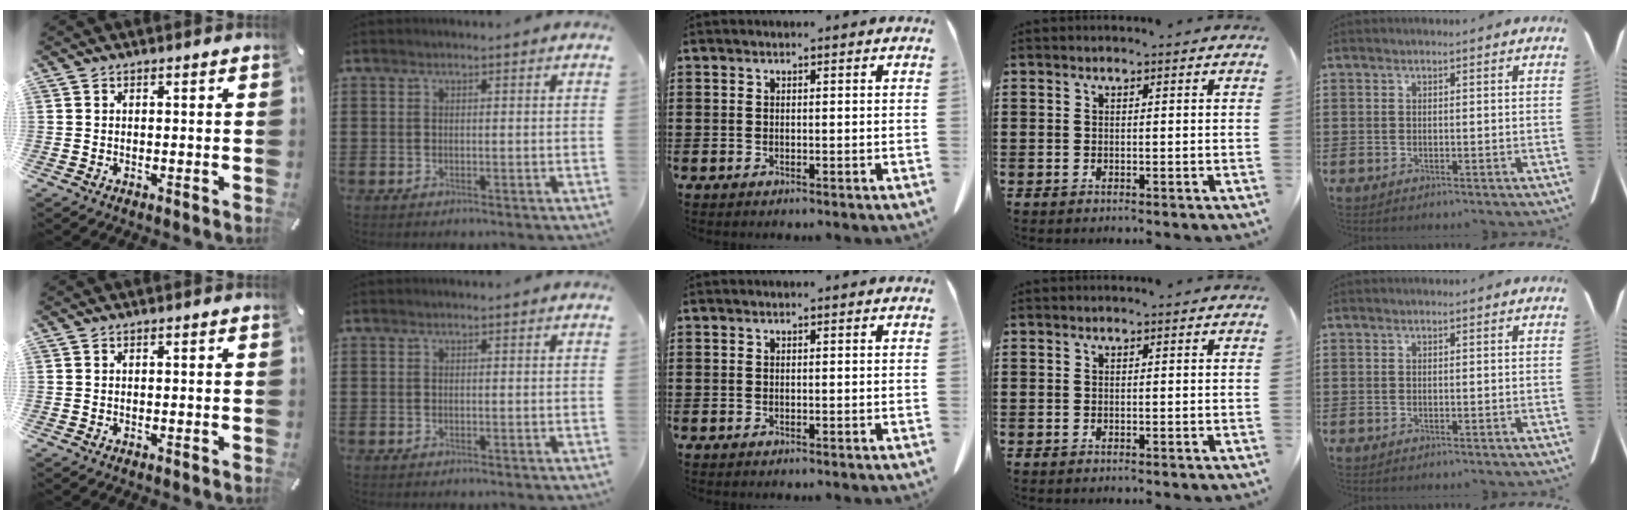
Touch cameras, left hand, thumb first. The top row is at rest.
{}